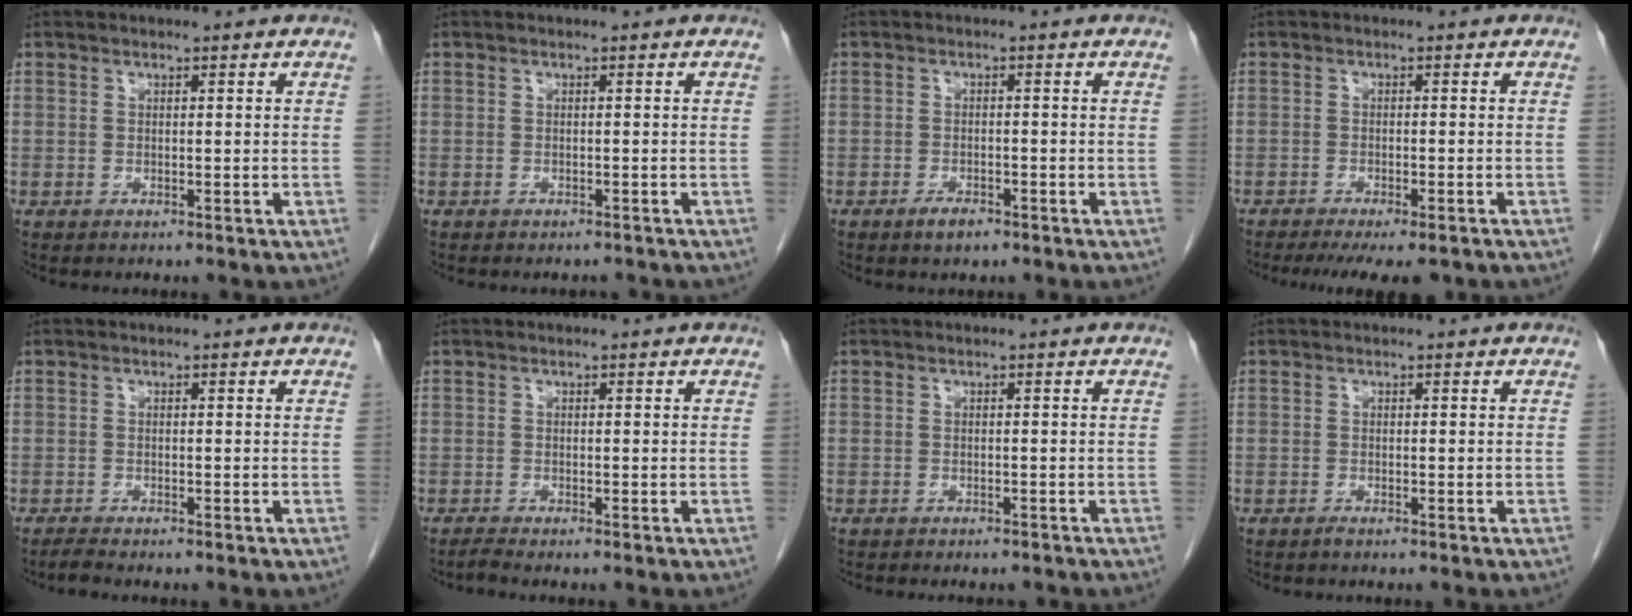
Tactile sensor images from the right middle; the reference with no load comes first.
{"total": 1.8, "force": [-1.7, 0.6, 0.3], "torque": [-0.009, -0.001, -0.022]}
{"total": 2.4, "force": [-1.6, 0.9, 1.4], "torque": [-0.027, 0.001, -0.024]}
{"total": 8.9, "force": [-7.2, 2.0, 4.8], "torque": [-0.062, -0.014, -0.098]}
{"total": 1.1, "force": [-1.0, -0.1, 0.4], "torque": [-0.018, -0.005, -0.020]}
{"total": 0.8, "force": [-0.7, -0.3, 0.3], "torque": [-0.011, -0.003, -0.016]}
{"total": 4.2, "force": [-3.7, 1.2, 1.4], "torque": [-0.016, -0.003, -0.044]}
{"total": 0.6, "force": [-0.5, -0.1, 0.3], "torque": [-0.008, -0.001, -0.009]}